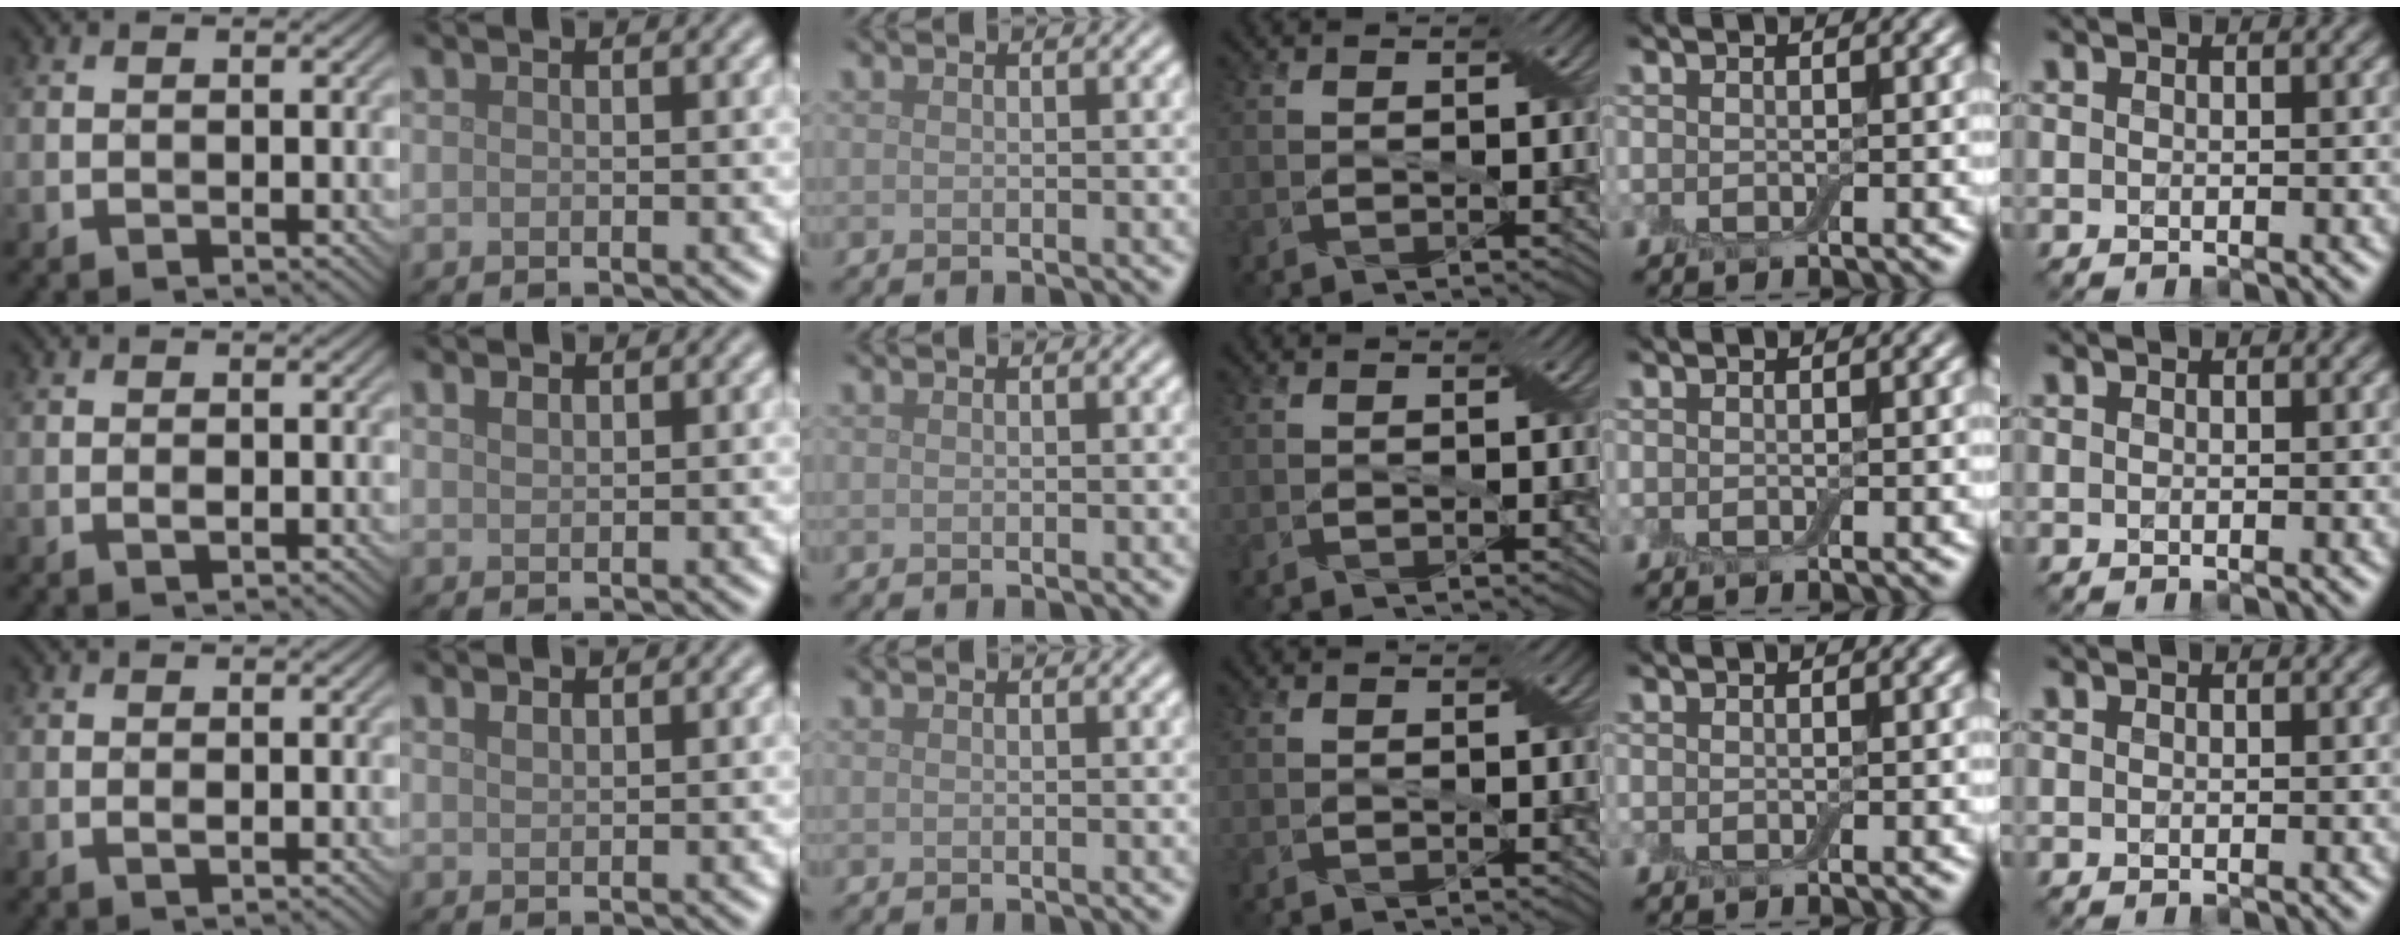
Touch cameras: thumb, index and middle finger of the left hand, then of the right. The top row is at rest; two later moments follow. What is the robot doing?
{"motion": "fold", "object": "bandage"}